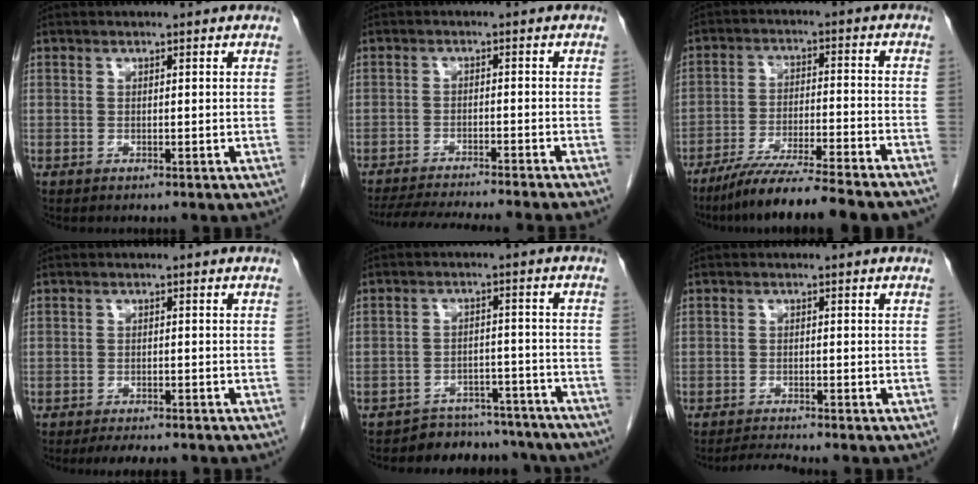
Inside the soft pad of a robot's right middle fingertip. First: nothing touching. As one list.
[{"total": 13.4, "force": [-12.1, -0.7, 5.6], "torque": [-0.074, -0.023, -0.178]}, {"total": 15.4, "force": [-13.2, -0.3, 8.0], "torque": [-0.123, -0.033, -0.208]}, {"total": 4.7, "force": [-4.0, 1.2, 2.1], "torque": [-0.026, -0.006, -0.057]}, {"total": 11.0, "force": [-10.1, 4.3, 0.6], "torque": [0.015, 0.033, -0.118]}, {"total": 2.3, "force": [-2.2, -0.9, 0.2], "torque": [-0.012, -0.016, -0.039]}]